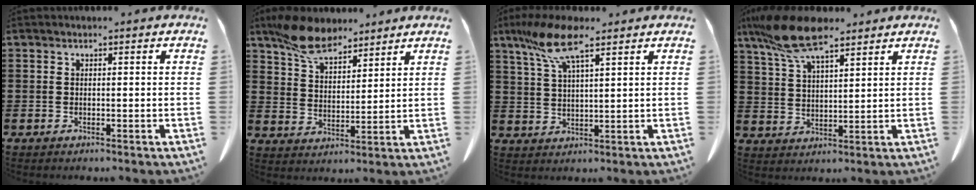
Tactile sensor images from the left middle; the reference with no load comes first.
{"total": 9.2, "force": [7.5, 3.5, 4.0], "torque": [-0.094, -0.013, 0.141]}
{"total": 8.6, "force": [5.7, 1.9, 6.2], "torque": [-0.142, -0.005, 0.101]}
{"total": 10.6, "force": [7.5, 3.0, 7.0], "torque": [-0.158, -0.011, 0.138]}